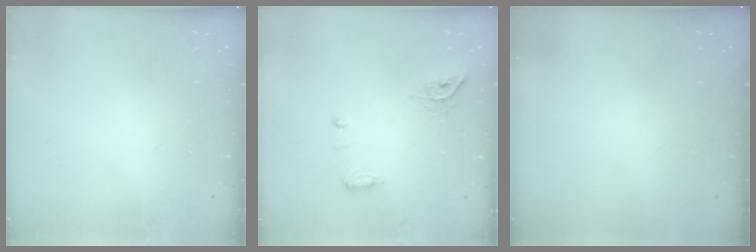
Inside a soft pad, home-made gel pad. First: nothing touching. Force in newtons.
{"total": 7.9, "press": 7.8, "slide": 1.3}
{"total": 0.0}